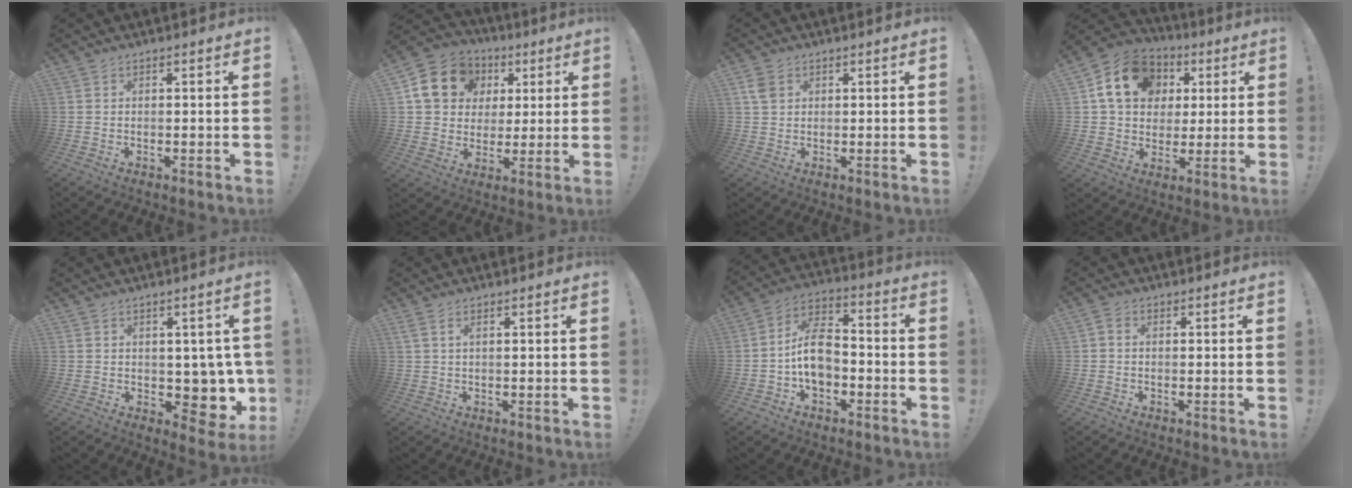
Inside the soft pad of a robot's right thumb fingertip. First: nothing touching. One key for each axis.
{"total": 15.5, "fx": 5.1, "fy": 13.0, "fz": 6.9, "tx": -0.098, "ty": -0.007, "tz": 0.112}
{"total": 3.9, "fx": 1.6, "fy": 2.8, "fz": 2.1, "tx": -0.030, "ty": 0.001, "tz": 0.032}
{"total": 16.6, "fx": 5.6, "fy": 13.2, "fz": 8.4, "tx": -0.118, "ty": -0.013, "tz": 0.113}
{"total": 7.2, "fx": 1.6, "fy": 5.8, "fz": 4.1, "tx": -0.036, "ty": -0.018, "tz": 0.044}
{"total": 1.8, "fx": 0.7, "fy": 0.0, "fz": 1.7, "tx": -0.040, "ty": 0.004, "tz": 0.014}
{"total": 11.9, "fx": -2.2, "fy": 8.3, "fz": 8.3, "tx": -0.149, "ty": 0.023, "tz": -0.039}
{"total": 1.1, "fx": -0.1, "fy": 0.3, "fz": 1.0, "tx": -0.025, "ty": 0.006, "tz": -0.001}